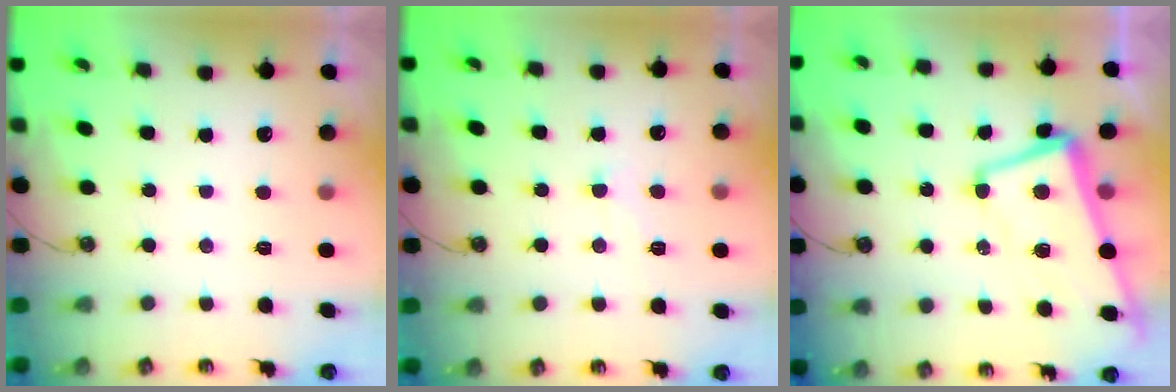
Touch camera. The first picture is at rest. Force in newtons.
{"total": 0.9, "press": 0.8, "slide": 0.5}
{"total": 2.8, "press": 2.3, "slide": 1.6}